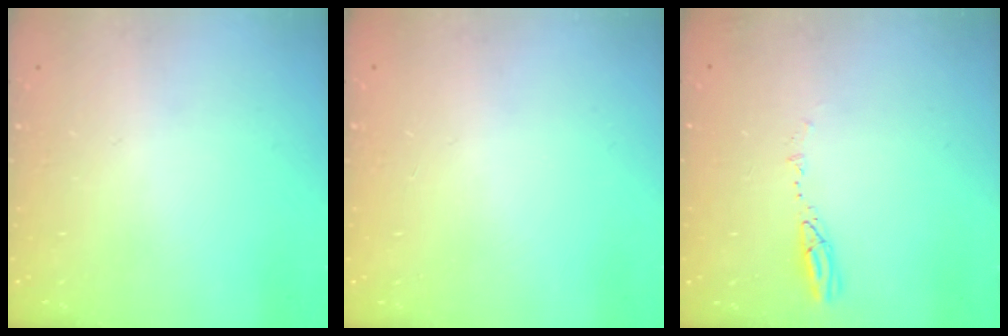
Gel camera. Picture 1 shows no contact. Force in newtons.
{"total": 0.0}
{"total": 5.2, "press": 5.2, "slide": 0.4}